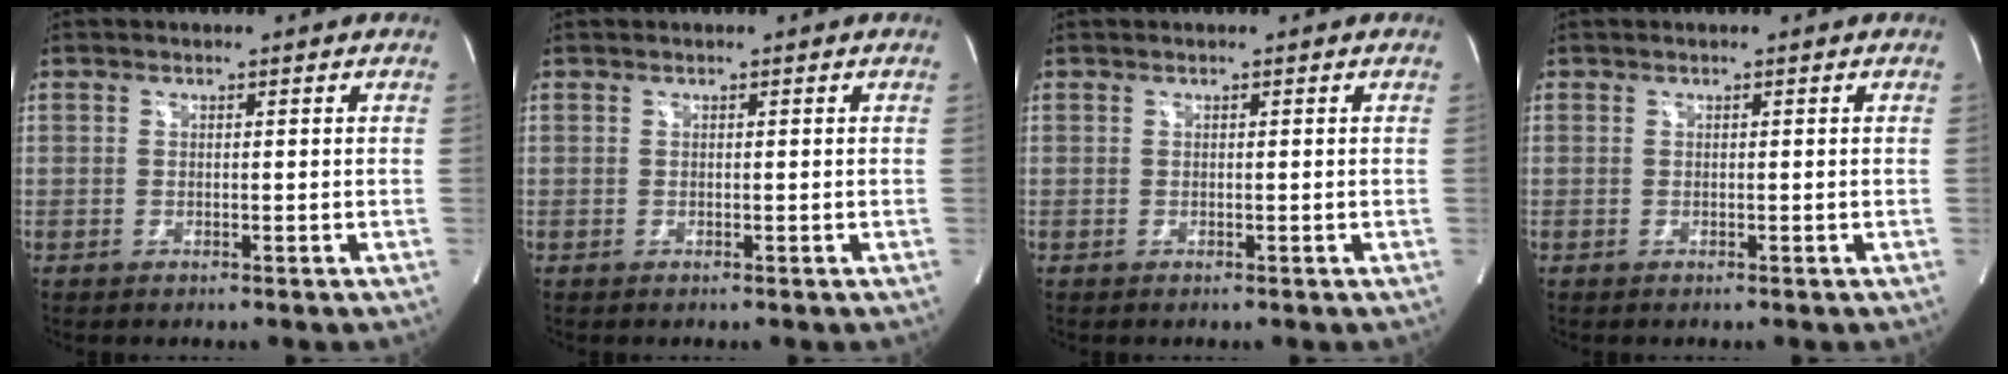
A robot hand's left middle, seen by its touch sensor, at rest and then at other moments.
{"total": 0.0}
{"total": 0.0}
{"total": 0.0}